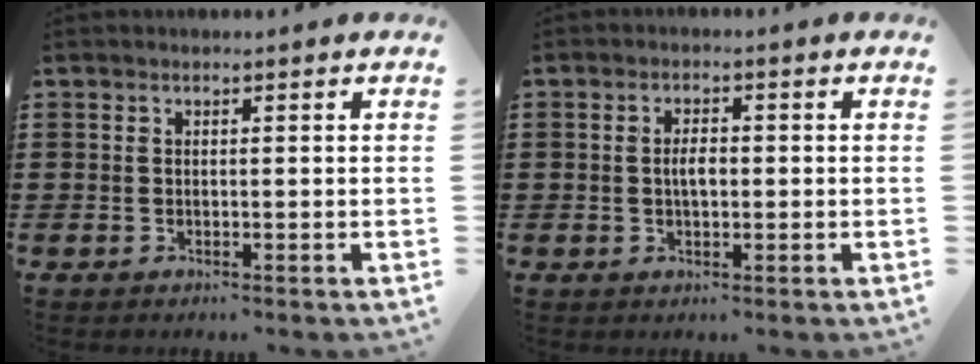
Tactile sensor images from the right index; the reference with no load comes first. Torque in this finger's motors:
{"motor_torque": [0.93, -0.02, 0.40, 0.07]}